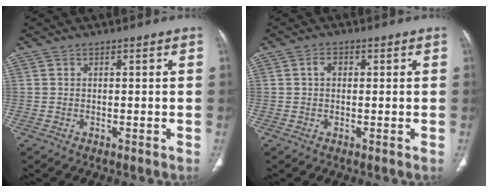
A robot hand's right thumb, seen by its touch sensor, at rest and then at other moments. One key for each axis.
{"total": 1.7, "fx": 0.2, "fy": 1.1, "fz": 1.2, "tx": -0.021, "ty": 0.007, "tz": 0.002}